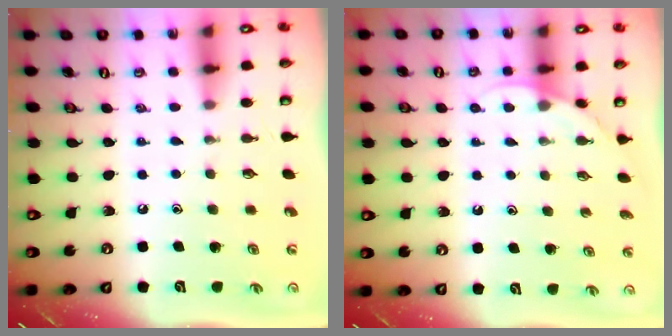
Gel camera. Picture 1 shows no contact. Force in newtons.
{"total": 4.0, "press": 4.0, "slide": 0.3}